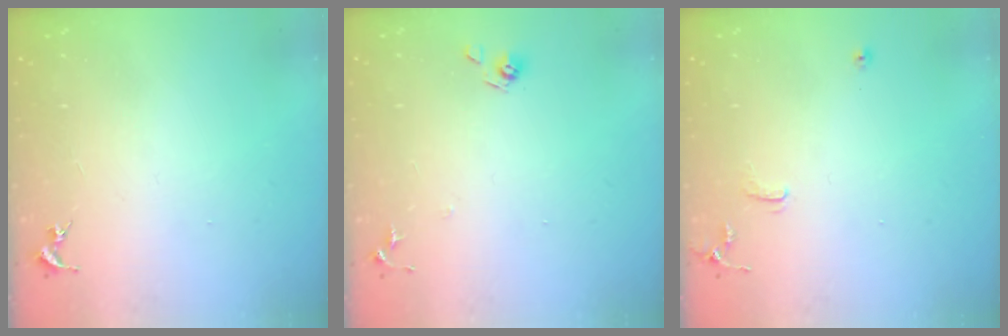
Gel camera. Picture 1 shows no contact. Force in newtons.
{"total": 6.5, "press": 6.4, "slide": 1.3}
{"total": 6.9, "press": 6.9, "slide": 0.7}